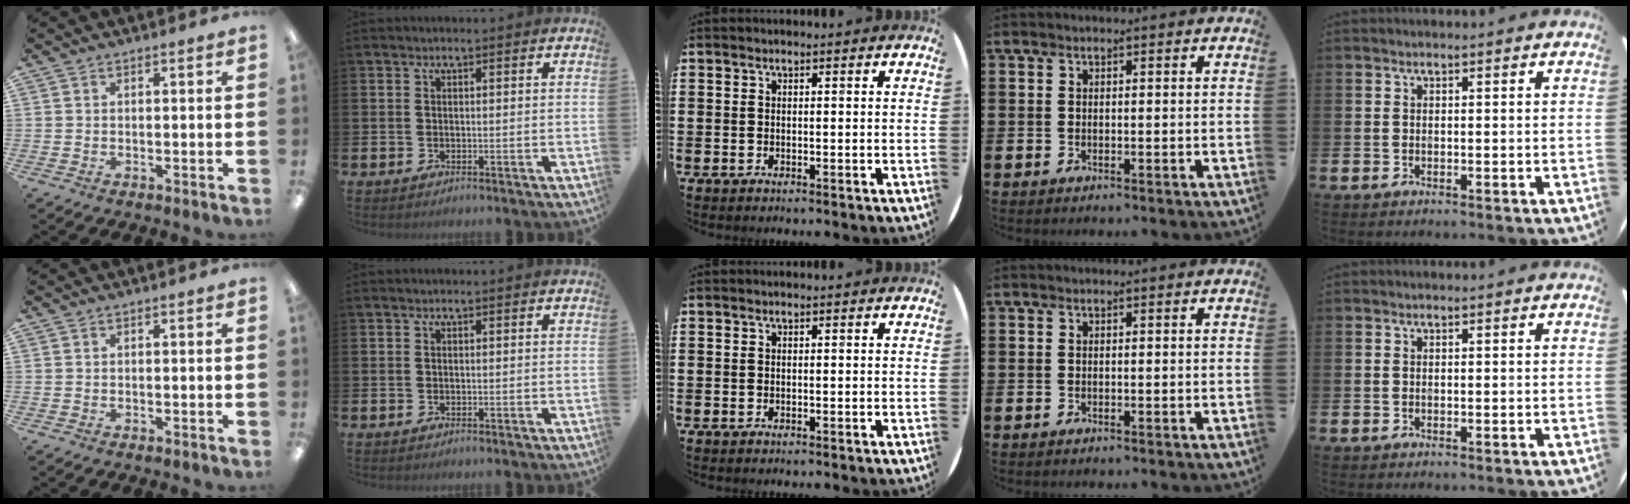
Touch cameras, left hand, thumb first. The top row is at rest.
{}